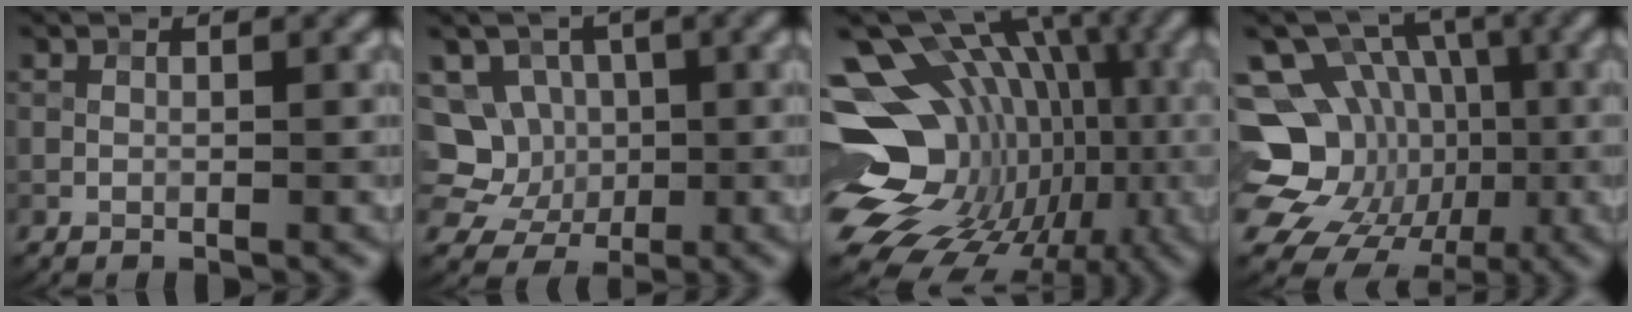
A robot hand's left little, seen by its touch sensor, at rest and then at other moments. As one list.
[{"total": 6.5, "force": [-0.3, 6.0, 2.5], "torque": [-0.039, 0.026, -0.035]}, {"total": 19.8, "force": [-3.1, 14.6, 13.1], "torque": [-0.193, 0.019, -0.048]}, {"total": 17.3, "force": [-3.6, 14.9, 8.1], "torque": [-0.160, 0.002, -0.067]}]